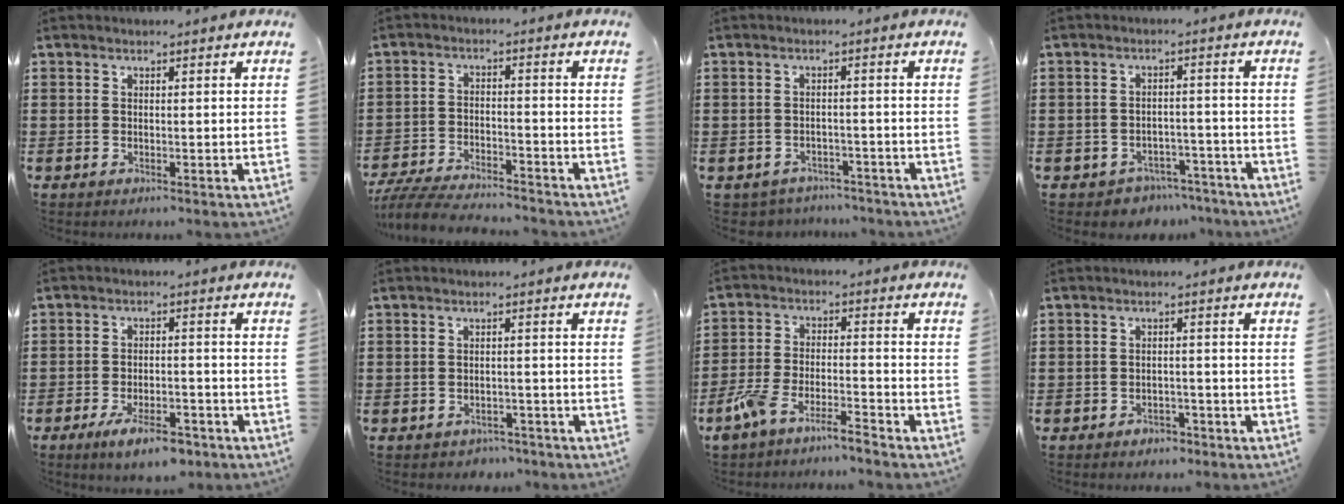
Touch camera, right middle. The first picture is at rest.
{"total": 6.3, "force": [-6.0, 0.6, 1.7], "torque": [-0.041, 0.001, -0.119]}
{"total": 2.3, "force": [-2.2, 0.5, -0.3], "torque": [-0.004, 0.001, -0.051]}
{"total": 3.2, "force": [-3.0, 0.9, -0.2], "torque": [-0.007, 0.004, -0.066]}
{"total": 6.0, "force": [-4.2, 1.6, 4.0], "torque": [-0.073, 0.004, -0.075]}
{"total": 1.7, "force": [-1.6, 0.6, -0.1], "torque": [-0.005, 0.001, -0.037]}
{"total": 6.1, "force": [-5.6, 0.5, 2.4], "torque": [-0.069, -0.007, -0.114]}
{"total": 1.8, "force": [-1.7, 0.7, 0.1], "torque": [-0.009, 0.001, -0.038]}